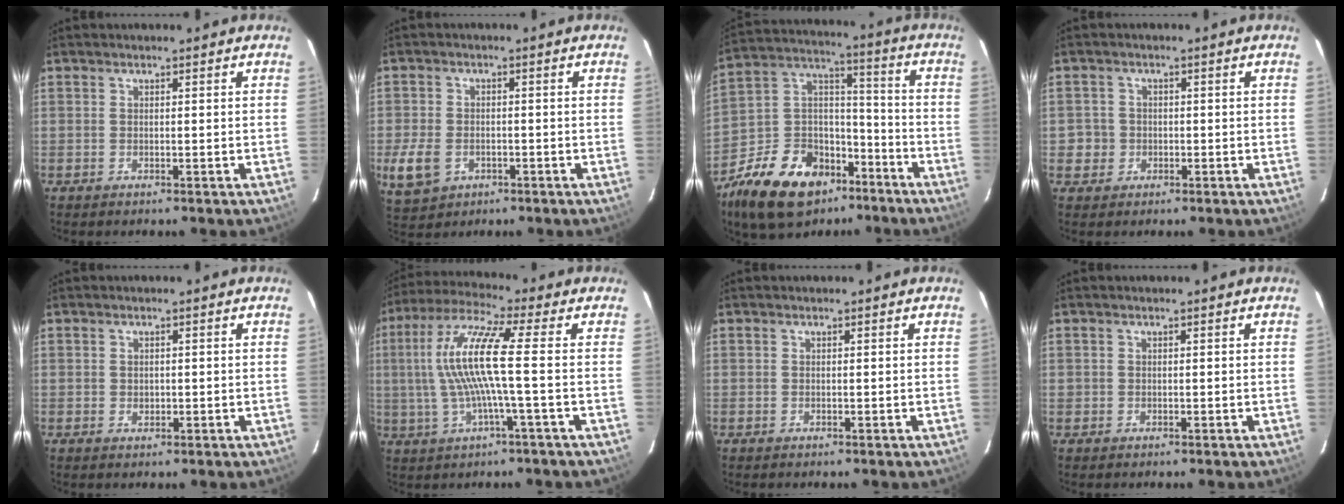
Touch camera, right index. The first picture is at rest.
{"total": 7.9, "force": [-2.7, 6.1, 4.3], "torque": [-0.114, -0.005, -0.042]}
{"total": 21.8, "force": [-13.6, 13.4, 10.6], "torque": [-0.234, 0.048, -0.213]}
{"total": 3.5, "force": [-0.9, 3.4, 0.3], "torque": [-0.005, 0.015, -0.014]}
{"total": 1.1, "force": [0.0, 1.0, 0.4], "torque": [-0.003, 0.002, 0.001]}
{"total": 11.9, "force": [-0.2, 0.0, 11.9], "torque": [-0.238, 0.007, -0.005]}
{"total": 0.0}
{"total": 0.6, "force": [-0.2, 0.6, 0.0], "torque": [0.000, 0.000, -0.003]}